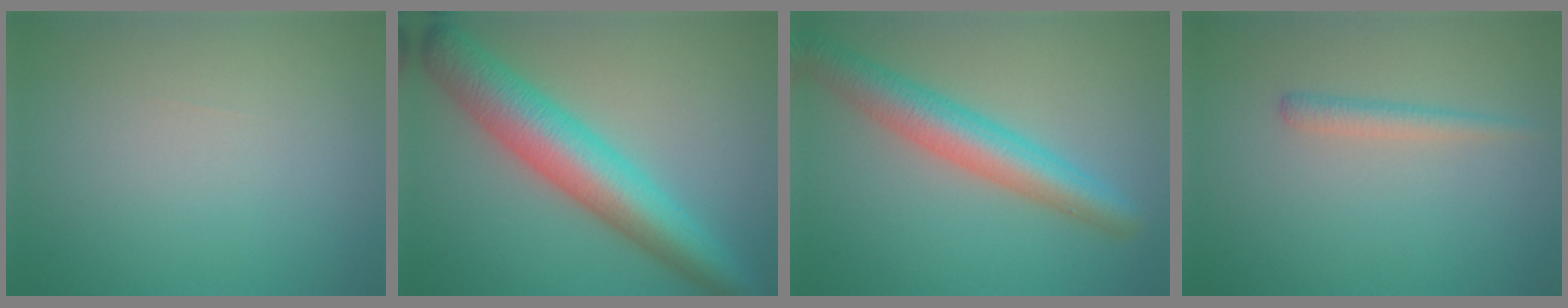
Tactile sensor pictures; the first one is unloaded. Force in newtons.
{"total": 8.4, "press": 8.4, "slide": 0.2}
{"total": 5.6, "press": 5.6, "slide": 0.2}
{"total": 1.5, "press": 1.5, "slide": 0.1}